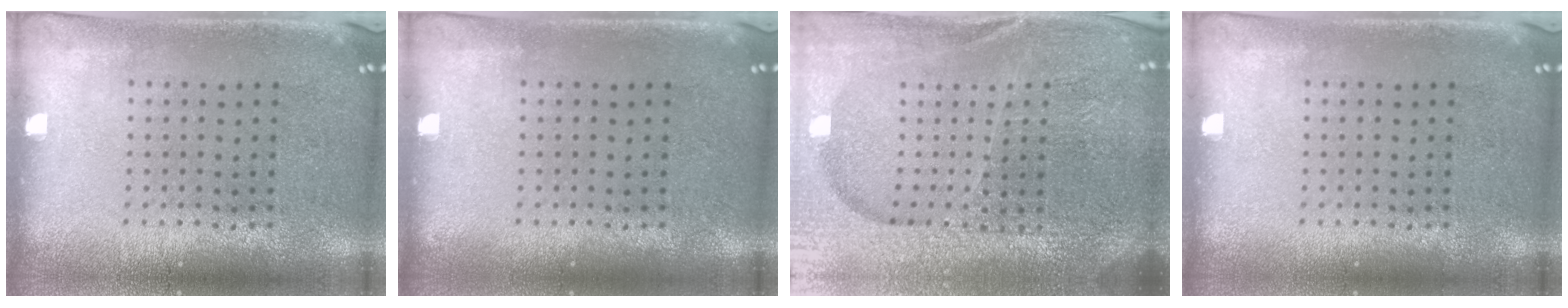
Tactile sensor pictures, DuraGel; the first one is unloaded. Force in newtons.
{"total": 0.0}
{"total": 5.6, "press": 5.1, "slide": 2.4}
{"total": 0.0}